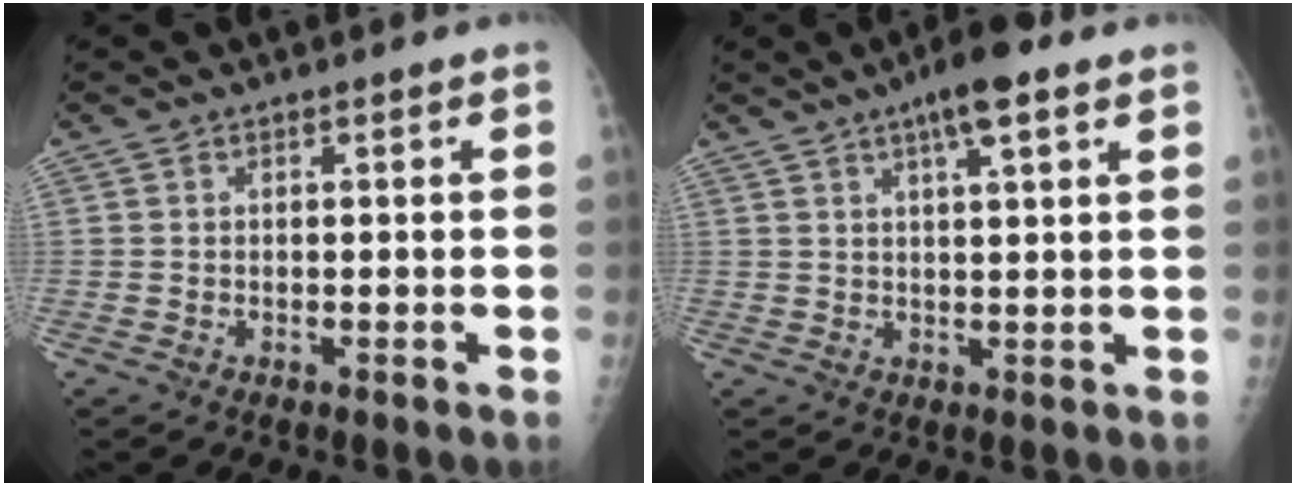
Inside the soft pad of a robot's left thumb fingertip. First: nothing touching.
{"total": 7.5, "force": [4.2, 1.6, 5.9], "torque": [-0.094, -0.004, 0.066]}